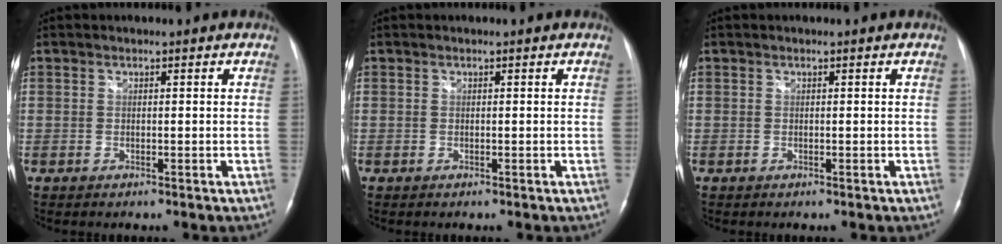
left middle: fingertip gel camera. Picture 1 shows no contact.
{"total": 0.0}
{"total": 0.0}